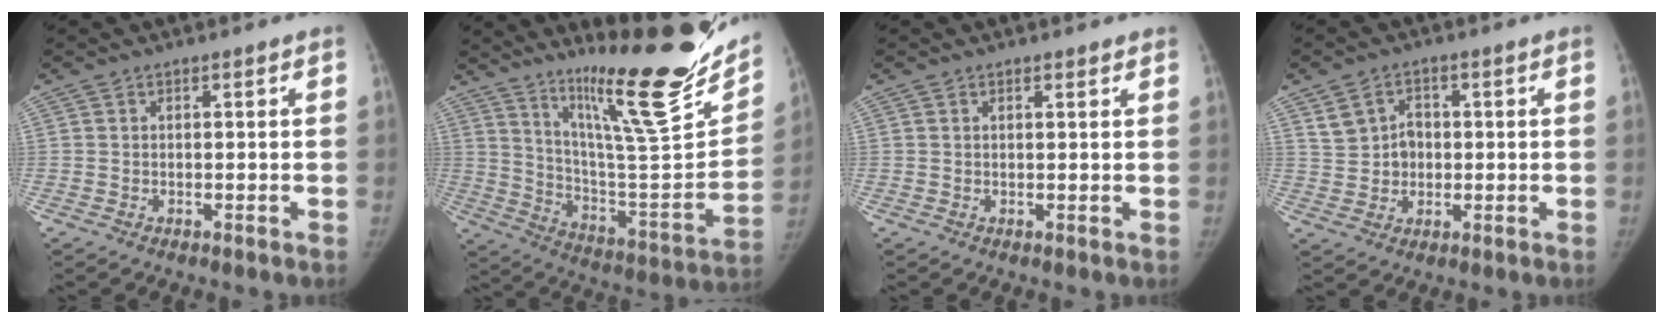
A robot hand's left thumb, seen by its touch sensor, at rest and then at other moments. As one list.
[{"total": 26.2, "force": [19.6, 2.7, 17.3], "torque": [-0.239, -0.136, 0.312]}, {"total": 0.9, "force": [0.8, 0.3, 0.4], "torque": [-0.005, -0.004, 0.011]}, {"total": 6.1, "force": [1.3, 5.3, 2.8], "torque": [-0.023, 0.001, 0.027]}]